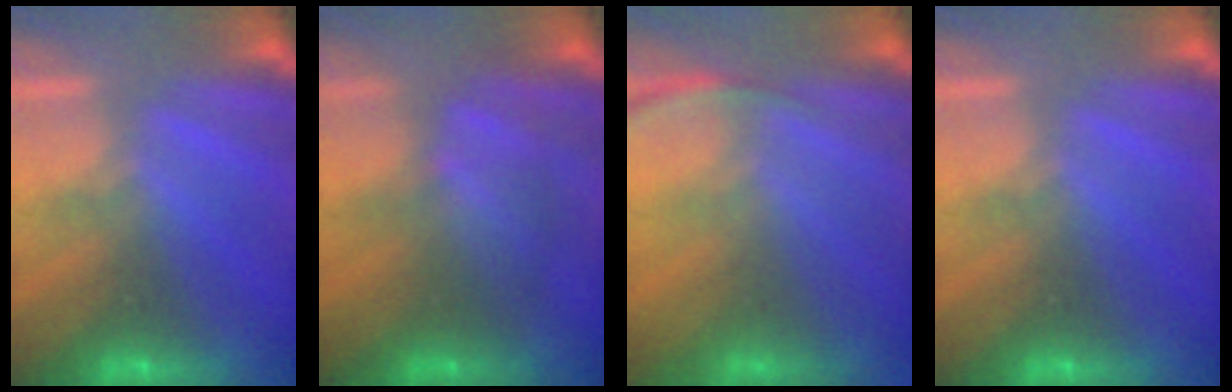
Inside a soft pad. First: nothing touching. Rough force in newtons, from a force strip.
{"total": 2.3}
{"total": 2.4}
{"total": 0.0}